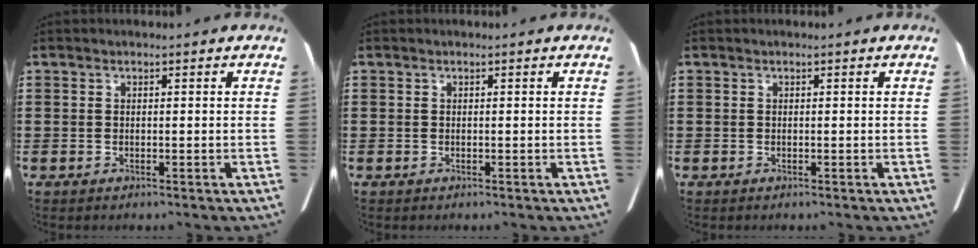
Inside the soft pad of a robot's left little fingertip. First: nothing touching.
{"total": 0.0}
{"total": 0.0}